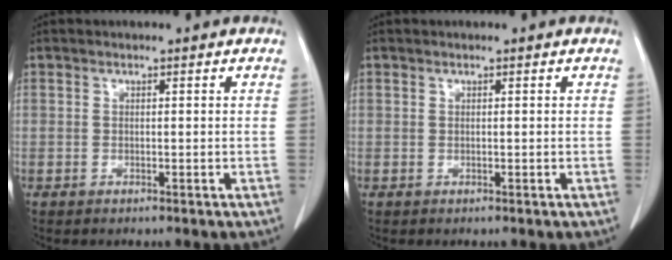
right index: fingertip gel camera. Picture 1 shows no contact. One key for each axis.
{"total": 0.0}